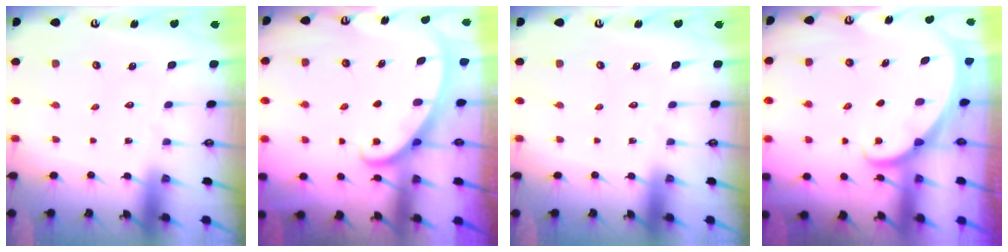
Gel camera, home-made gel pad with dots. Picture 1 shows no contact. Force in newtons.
{"total": 2.6, "press": 2.6, "slide": 0.4}
{"total": 0.0}
{"total": 1.6, "press": 1.6, "slide": 0.0}